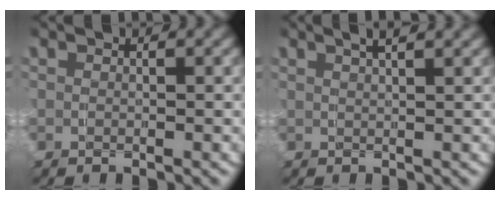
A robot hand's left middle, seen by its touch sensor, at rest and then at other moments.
{"total": 3.3, "force": [2.3, 0.7, 2.3], "torque": [-0.031, 0.015, 0.032]}